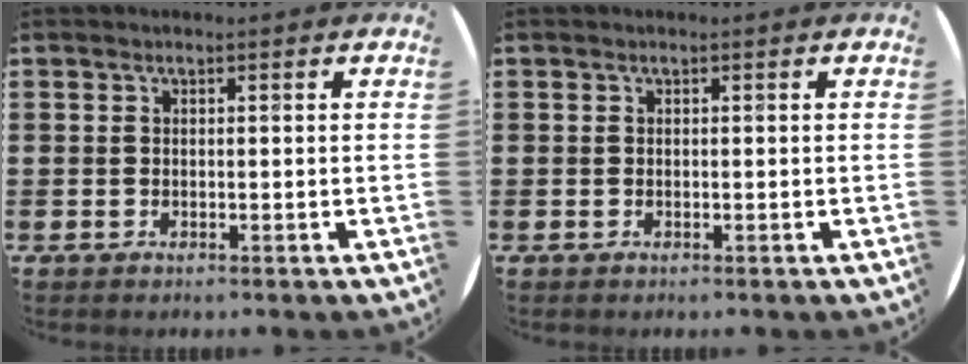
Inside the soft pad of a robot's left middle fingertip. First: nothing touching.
{"total": 0.0}